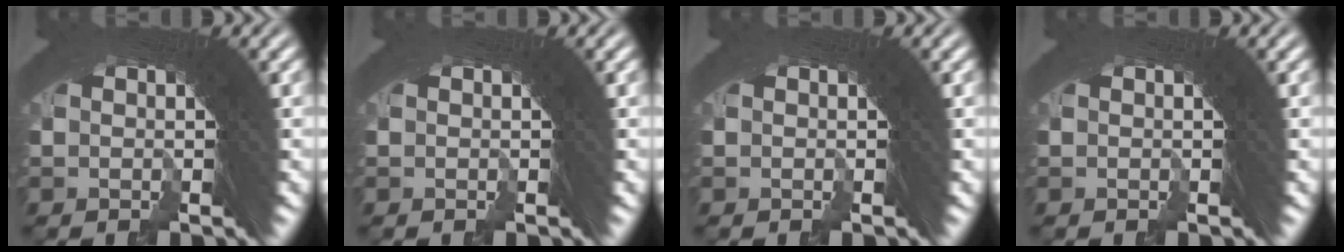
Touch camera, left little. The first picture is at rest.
{"total": 0.0}
{"total": 0.0}
{"total": 0.0}